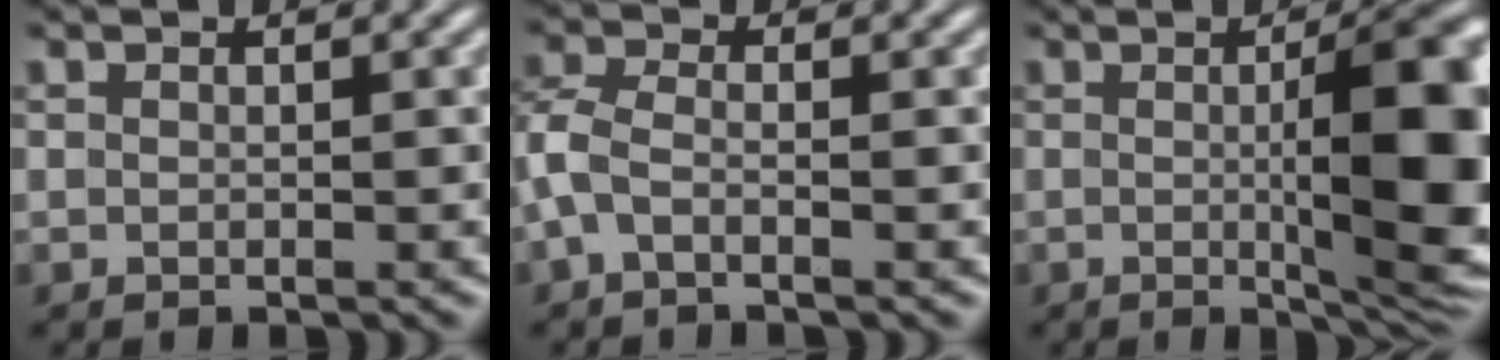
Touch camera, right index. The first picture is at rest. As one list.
[{"total": 3.4, "force": [-0.9, 2.4, 2.3], "torque": [-0.071, -0.014, -0.013]}, {"total": 11.8, "force": [-1.1, 3.2, 11.4], "torque": [-0.132, 0.004, -0.018]}]